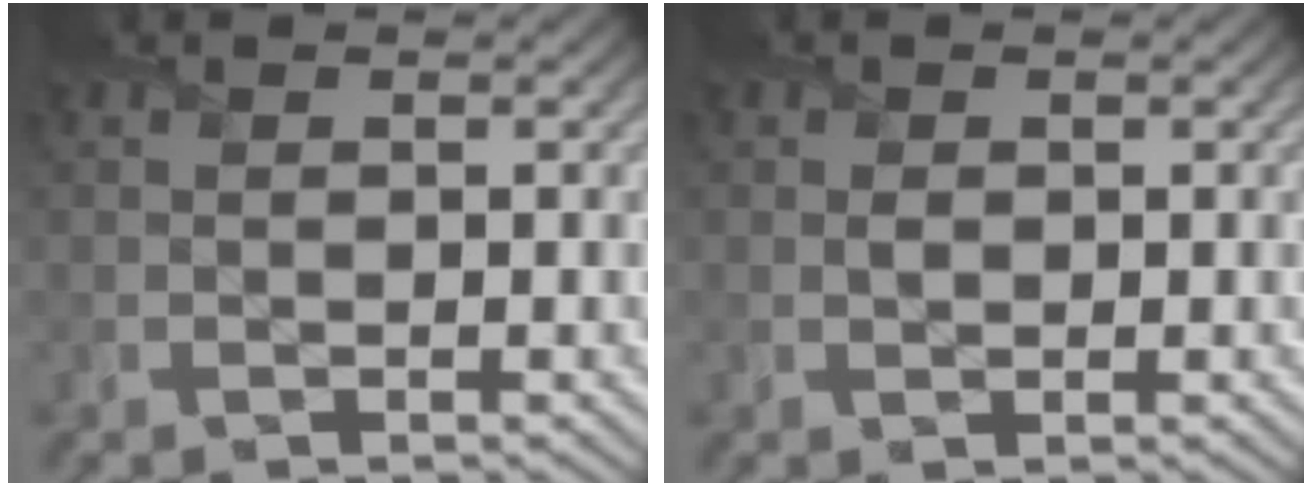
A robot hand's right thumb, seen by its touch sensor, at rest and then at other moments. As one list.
[{"total": 0.6, "force": [0.3, 0.5, 0.0], "torque": [0.003, 0.000, 0.005]}]